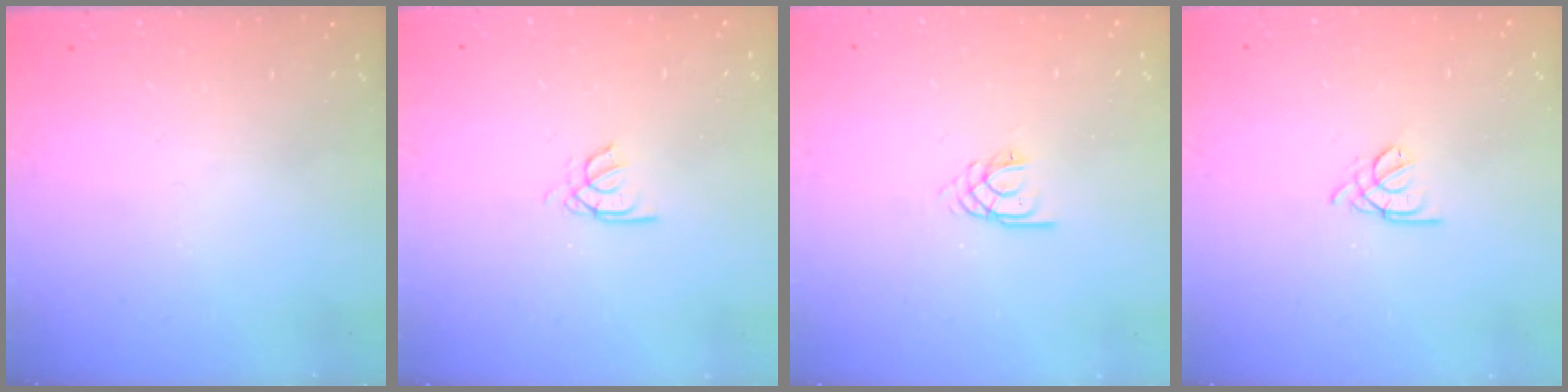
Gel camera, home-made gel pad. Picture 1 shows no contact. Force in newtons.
{"total": 2.6, "press": 2.6, "slide": 0.4}
{"total": 2.3, "press": 2.3, "slide": 0.2}
{"total": 1.8, "press": 1.7, "slide": 0.5}